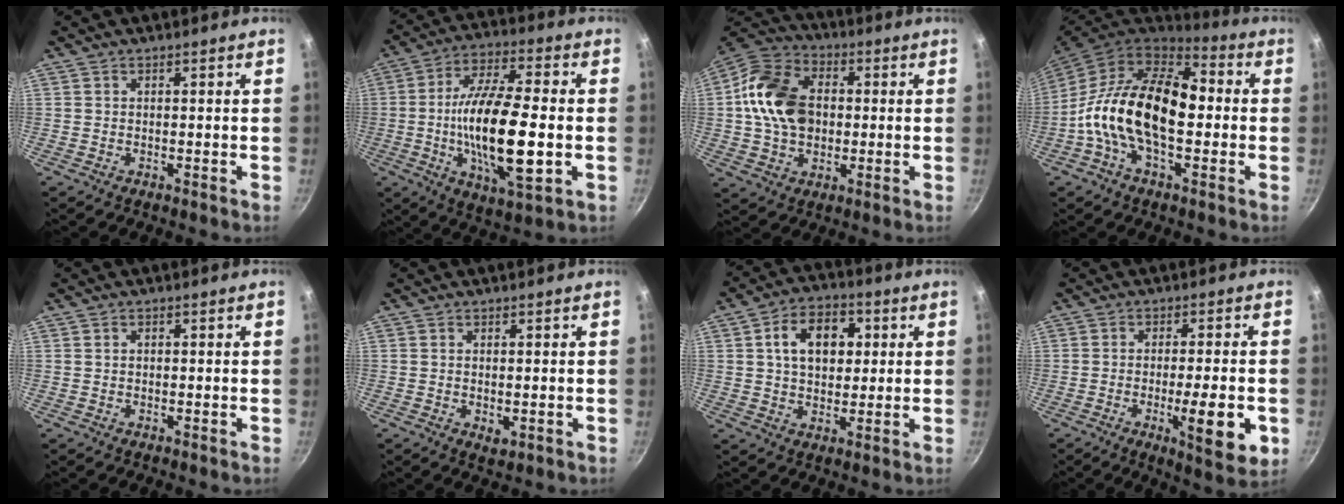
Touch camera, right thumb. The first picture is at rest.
{"total": 20.3, "force": [-2.6, 7.0, 18.9], "torque": [-0.344, 0.012, -0.052]}
{"total": 16.3, "force": [1.0, 12.1, 10.9], "torque": [-0.176, 0.020, 0.004]}
{"total": 19.9, "force": [-1.1, 11.4, 16.3], "torque": [-0.257, 0.036, -0.041]}
{"total": 0.8, "force": [0.1, 0.7, 0.4], "torque": [-0.004, 0.005, 0.002]}
{"total": 2.2, "force": [-0.2, 1.2, 1.8], "torque": [-0.028, -0.007, -0.001]}
{"total": 11.7, "force": [2.7, 8.2, 7.8], "torque": [-0.096, 0.009, 0.034]}
{"total": 11.3, "force": [-3.2, 2.6, 10.6], "torque": [-0.146, 0.000, -0.042]}